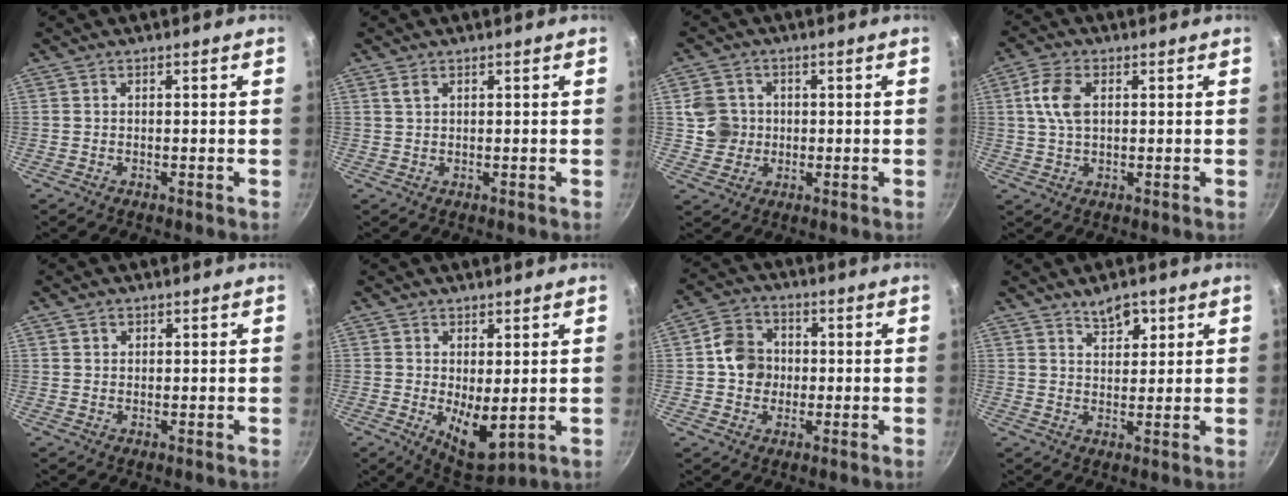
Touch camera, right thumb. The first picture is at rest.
{"total": 1.3, "force": [0.7, 0.6, 0.8], "torque": [-0.016, -0.001, 0.015]}
{"total": 6.2, "force": [0.7, 5.9, 1.8], "torque": [-0.004, 0.004, 0.014]}
{"total": 6.7, "force": [1.5, 4.0, 5.1], "torque": [-0.097, 0.005, 0.027]}
{"total": 1.5, "force": [0.8, 1.2, 0.5], "torque": [-0.004, 0.002, 0.013]}
{"total": 8.0, "force": [0.1, 3.7, 7.1], "torque": [-0.091, -0.022, 0.018]}
{"total": 7.9, "force": [0.3, 7.0, 3.7], "torque": [-0.035, 0.013, -0.007]}
{"total": 5.0, "force": [3.2, 2.5, 2.9], "torque": [-0.030, -0.021, 0.049]}